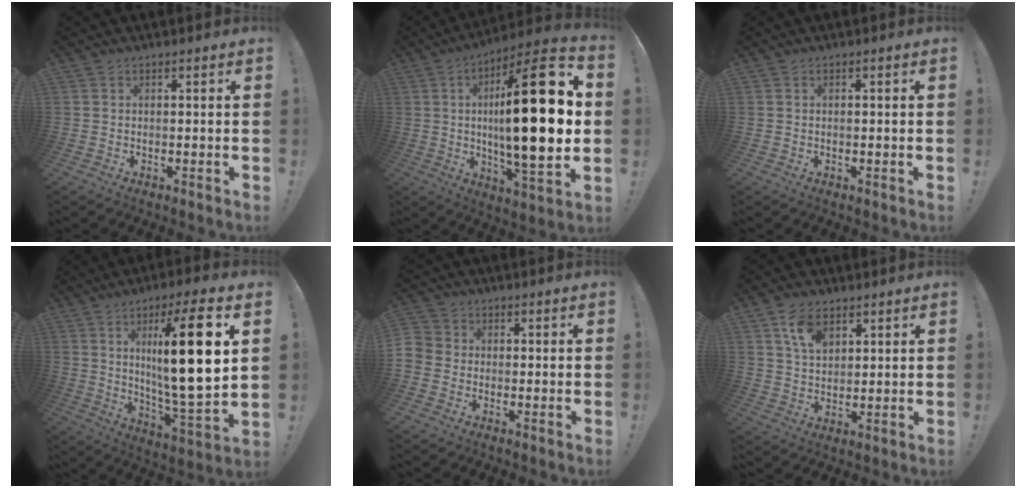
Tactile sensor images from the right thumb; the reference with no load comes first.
{"total": 29.8, "force": [2.7, 8.3, 28.5], "torque": [-0.465, -0.016, 0.031]}
{"total": 0.0}
{"total": 22.0, "force": [5.8, 4.4, 20.7], "torque": [-0.336, -0.030, 0.072]}
{"total": 3.8, "force": [-1.6, 3.2, 1.0], "torque": [-0.026, 0.018, -0.028]}
{"total": 8.1, "force": [4.4, 5.0, 4.5], "torque": [-0.076, -0.012, 0.083]}